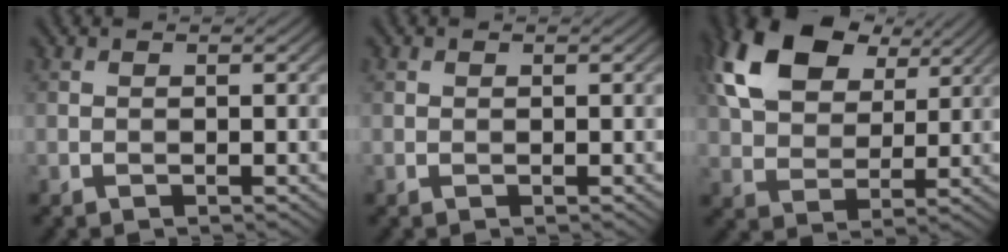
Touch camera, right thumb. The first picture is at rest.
{"total": 0.0}
{"total": 14.0, "force": [6.5, 8.8, 8.7], "torque": [-0.203, 0.021, 0.125]}